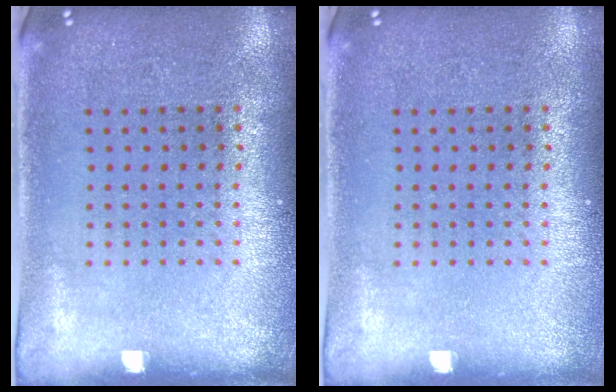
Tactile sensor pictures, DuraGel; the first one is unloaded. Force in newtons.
{"total": 0.0}